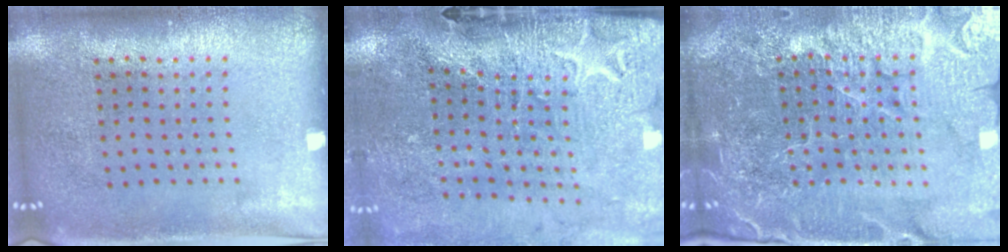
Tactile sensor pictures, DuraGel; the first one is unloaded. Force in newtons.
{"total": 3.4, "press": 3.3, "slide": 1.0}
{"total": 6.1, "press": 5.4, "slide": 2.8}